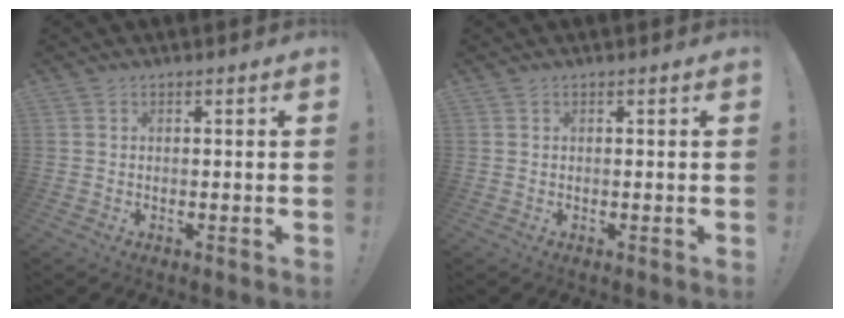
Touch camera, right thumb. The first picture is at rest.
{"total": 0.0}